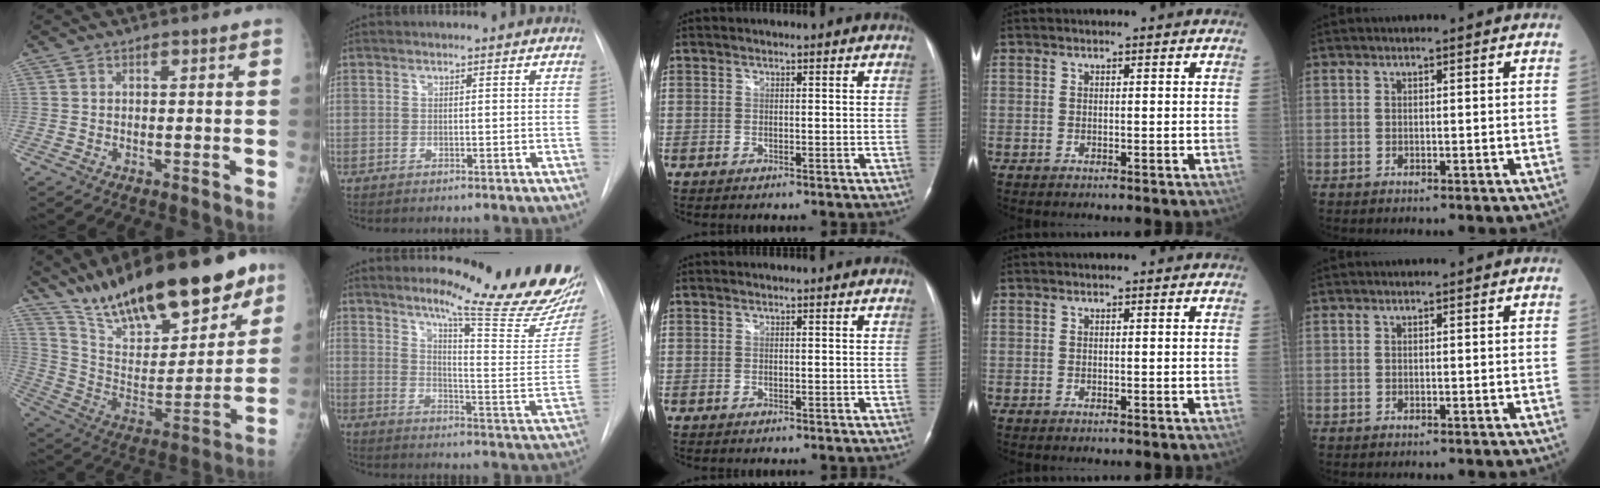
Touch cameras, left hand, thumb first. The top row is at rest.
{"thumb": {"total": 28.7, "force": [20.3, 10.1, 17.5], "torque": [-0.250, -0.059, 0.337]}, "index": {"total": 19.8, "force": [17.3, -0.7, 9.6], "torque": [-0.136, -0.108, 0.223]}}